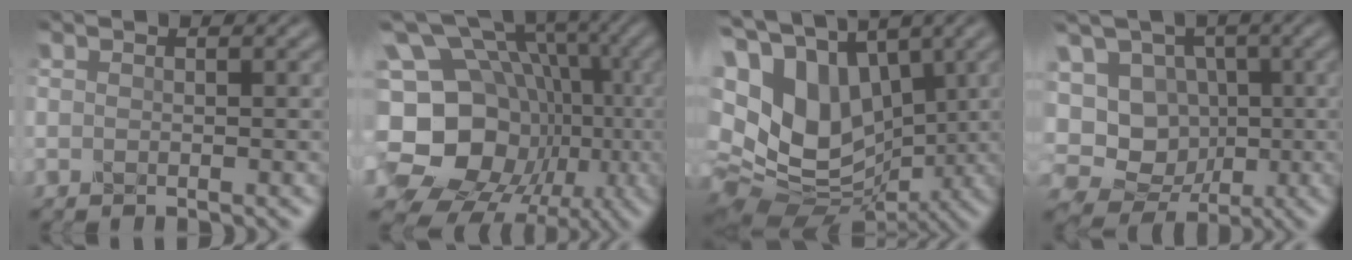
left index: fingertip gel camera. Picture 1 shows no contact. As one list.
[{"total": 19.4, "force": [-3.6, 16.7, 9.2], "torque": [-0.181, 0.021, -0.076]}, {"total": 17.6, "force": [3.8, 13.2, 11.0], "torque": [-0.236, 0.010, 0.079]}, {"total": 12.0, "force": [-0.9, 10.6, 5.5], "torque": [-0.124, 0.030, -0.035]}]